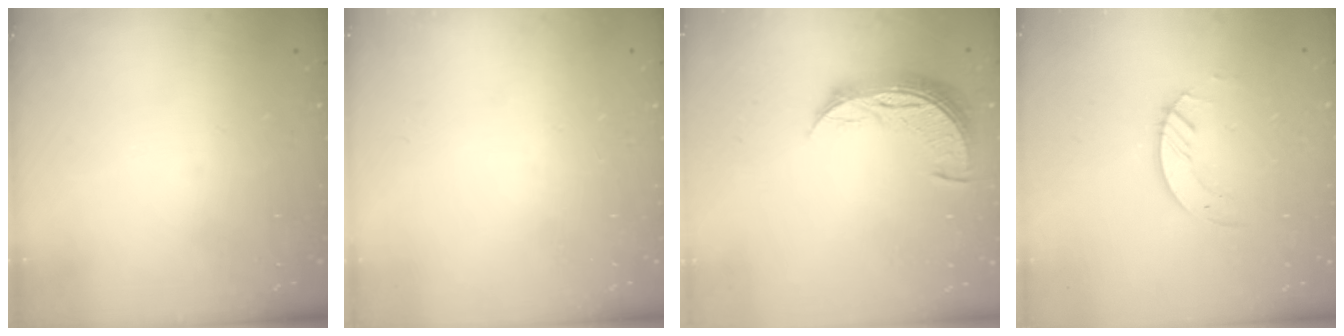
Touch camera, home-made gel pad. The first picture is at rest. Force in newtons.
{"total": 0.0}
{"total": 8.6, "press": 8.6, "slide": 0.8}
{"total": 2.6, "press": 2.6, "slide": 0.3}